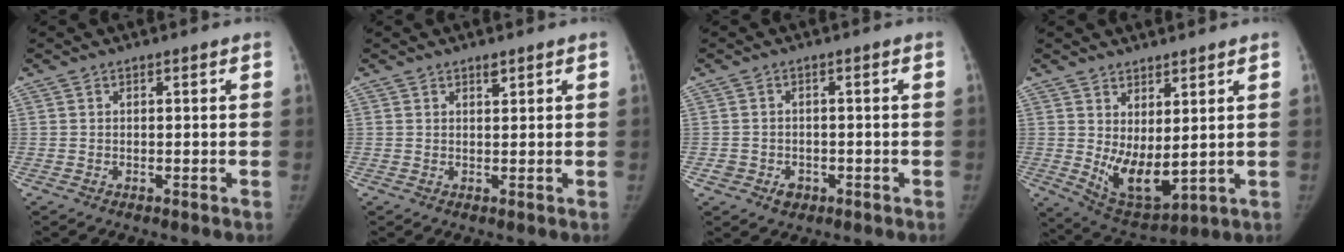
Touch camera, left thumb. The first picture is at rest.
{"total": 1.2, "force": [1.0, 0.4, 0.7], "torque": [-0.007, -0.007, 0.017]}
{"total": 3.3, "force": [-1.4, 2.7, 1.2], "torque": [-0.010, 0.010, -0.015]}
{"total": 9.7, "force": [1.7, 4.4, 8.5], "torque": [-0.129, -0.034, 0.051]}